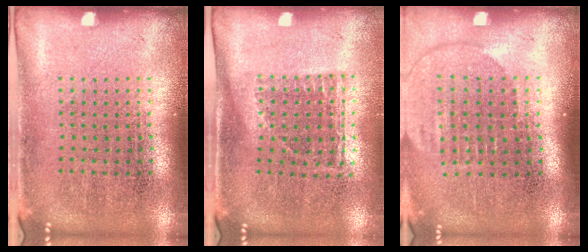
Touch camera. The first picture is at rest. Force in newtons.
{"total": 1.2, "press": 0.9, "slide": 0.7}
{"total": 1.7, "press": 1.5, "slide": 0.8}